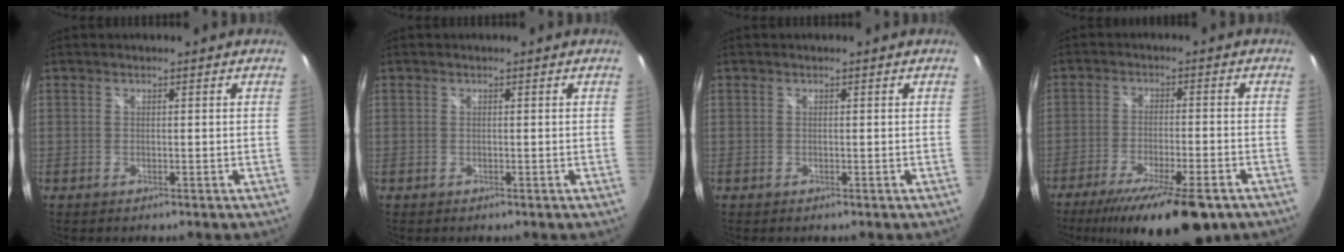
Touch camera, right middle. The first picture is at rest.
{"total": 0.0}
{"total": 0.0}
{"total": 16.9, "force": [-12.3, 3.7, 11.0], "torque": [-0.201, -0.044, -0.190]}